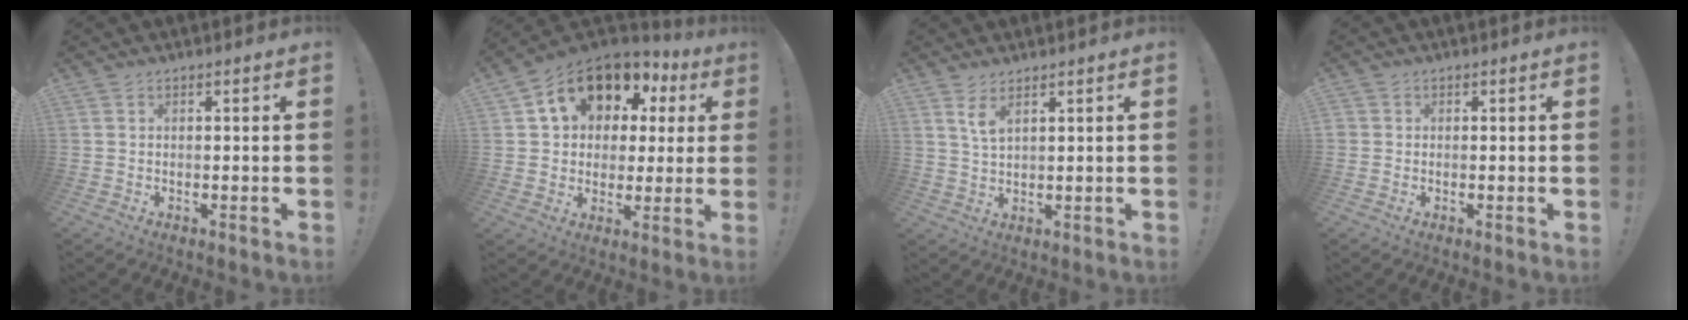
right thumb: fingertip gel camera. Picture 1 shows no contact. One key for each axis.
{"total": 14.3, "fx": 7.6, "fy": 9.6, "fz": 7.5, "tx": -0.126, "ty": -0.039, "tz": 0.141}
{"total": 3.9, "fx": 2.5, "fy": 1.1, "fz": 2.8, "tx": -0.057, "ty": -0.012, "tz": 0.044}
{"total": 1.1, "fx": 0.0, "fy": 1.1, "fz": 0.3, "tx": -0.006, "ty": 0.004, "tz": 0.001}